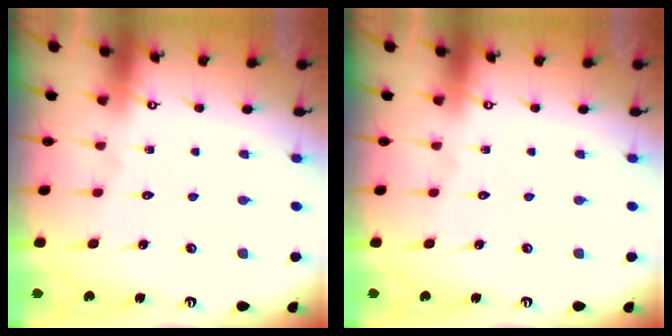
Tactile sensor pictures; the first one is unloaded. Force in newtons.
{"total": 0.0}